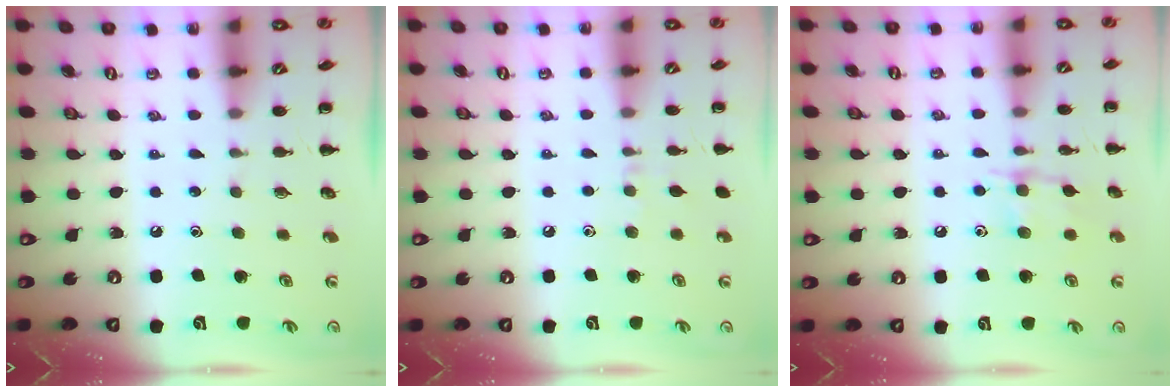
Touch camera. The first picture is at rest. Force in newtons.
{"total": 4.9, "press": 4.5, "slide": 1.8}
{"total": 8.8, "press": 8.8, "slide": 0.6}